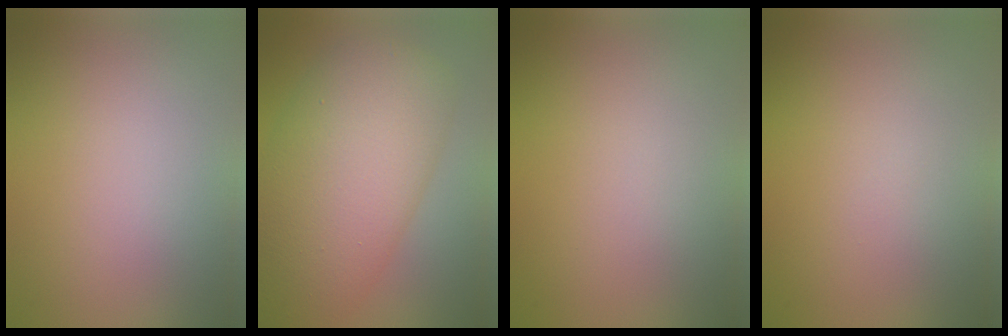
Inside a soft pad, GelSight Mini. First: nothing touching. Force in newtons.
{"total": 11.2, "press": 11.2, "slide": 0.3}
{"total": 0.0}
{"total": 0.0}